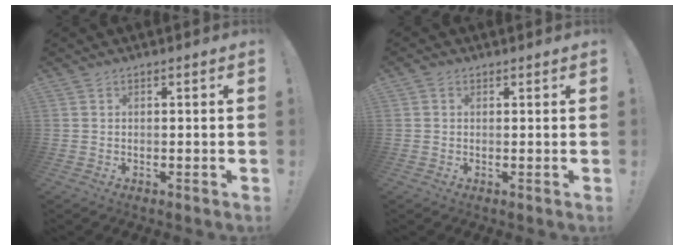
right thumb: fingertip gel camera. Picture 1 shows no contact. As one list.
[{"total": 0.8, "force": [0.4, 0.6, 0.2], "torque": [0.003, -0.001, 0.007]}]